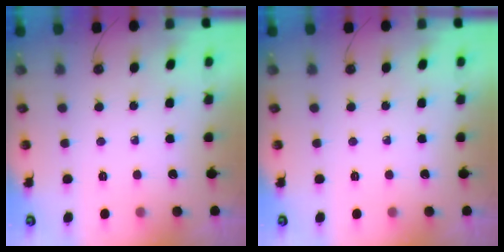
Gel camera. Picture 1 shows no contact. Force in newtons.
{"total": 0.0}